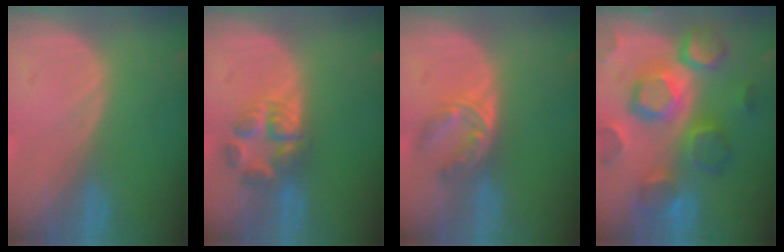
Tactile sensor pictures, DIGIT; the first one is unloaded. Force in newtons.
{"total": 5.8, "press": 5.8, "slide": 0.8}
{"total": 5.6, "press": 4.6, "slide": 3.2}
{"total": 12.2, "press": 12.1, "slide": 0.9}